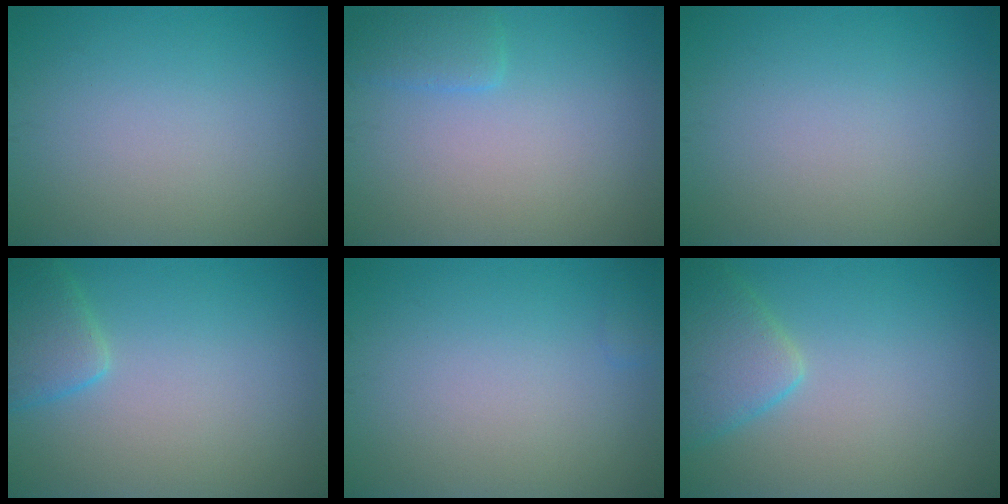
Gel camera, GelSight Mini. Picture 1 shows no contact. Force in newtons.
{"total": 1.7, "press": 1.7, "slide": 0.2}
{"total": 0.0}
{"total": 2.9, "press": 2.9, "slide": 0.1}
{"total": 0.7, "press": 0.7, "slide": 0.0}
{"total": 3.7, "press": 3.7, "slide": 0.3}